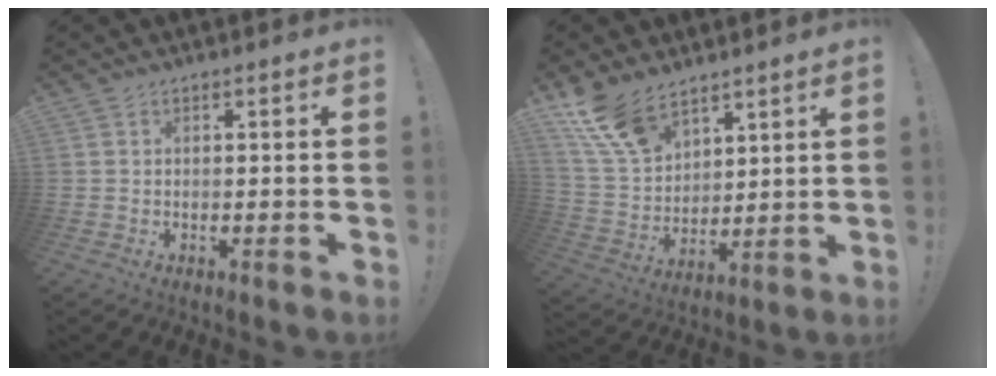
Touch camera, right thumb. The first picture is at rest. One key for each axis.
{"total": 14.0, "fx": 10.1, "fy": 7.2, "fz": 6.5, "tx": -0.132, "ty": -0.059, "tz": 0.196}